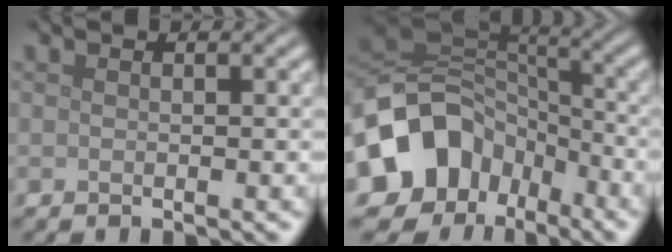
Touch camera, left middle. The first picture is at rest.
{"total": 11.7, "force": [-5.5, 8.8, 5.4], "torque": [-0.109, 0.001, -0.106]}